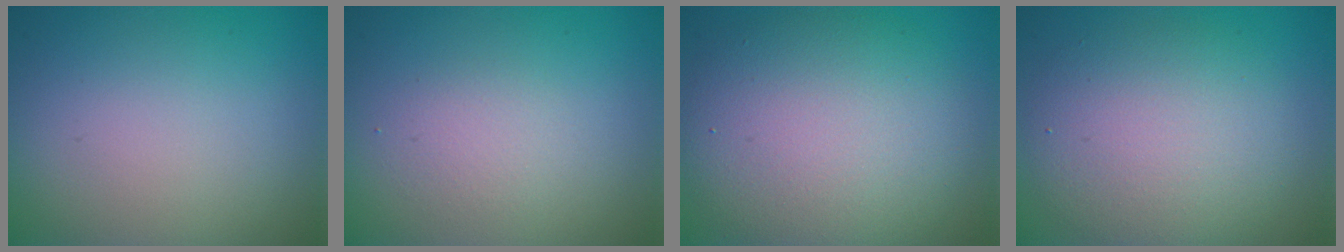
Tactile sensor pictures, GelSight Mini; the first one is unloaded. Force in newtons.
{"total": 1.6, "press": 1.6, "slide": 0.3}
{"total": 8.5, "press": 8.5, "slide": 0.5}
{"total": 5.5, "press": 5.5, "slide": 0.3}